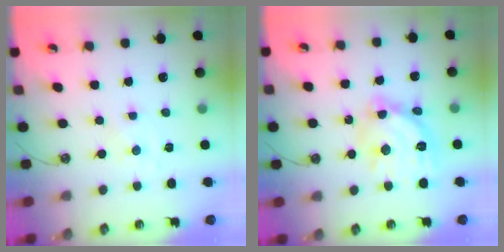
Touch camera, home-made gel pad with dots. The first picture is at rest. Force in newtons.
{"total": 17.2, "press": 17.2, "slide": 1.4}